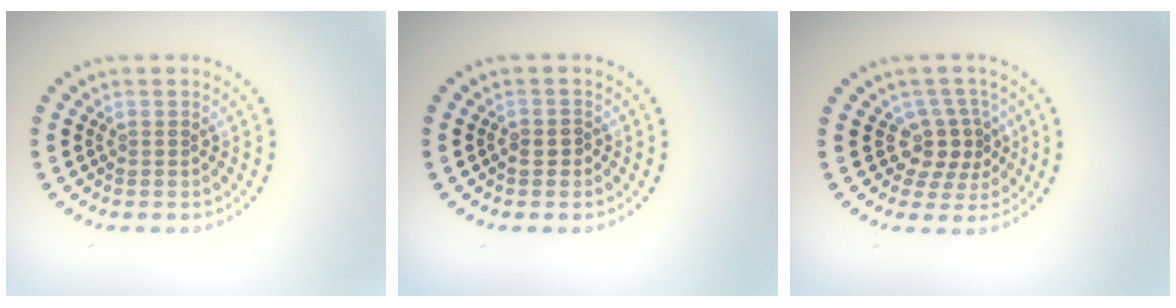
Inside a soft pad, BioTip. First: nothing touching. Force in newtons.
{"total": 0.9, "press": 0.8, "slide": 0.3}
{"total": 2.9, "press": 2.3, "slide": 1.8}